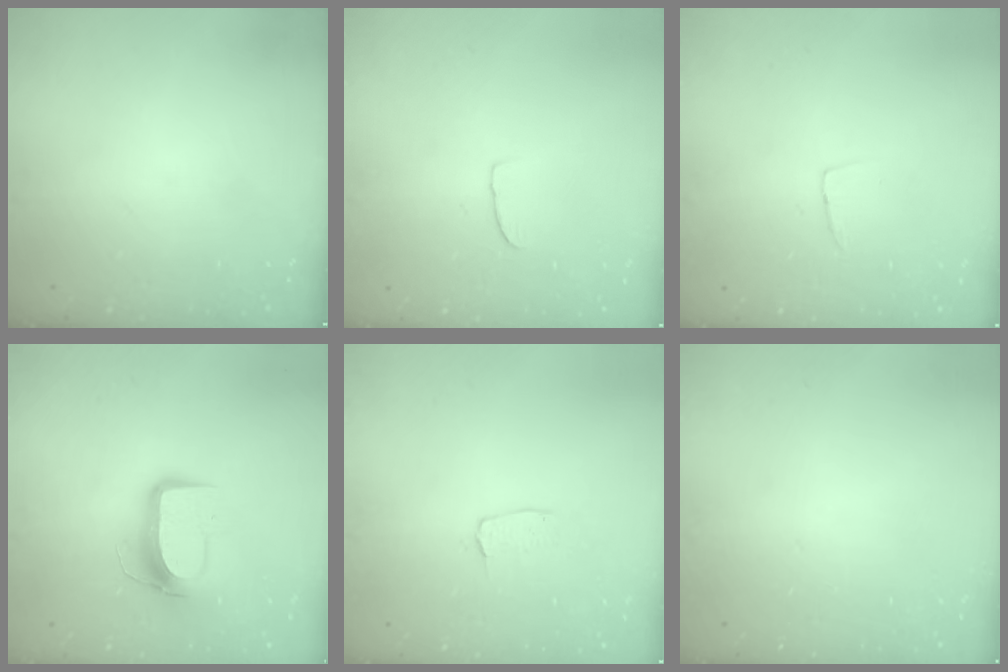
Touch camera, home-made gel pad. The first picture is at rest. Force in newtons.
{"total": 4.2, "press": 4.2, "slide": 0.4}
{"total": 2.9, "press": 2.9, "slide": 0.1}
{"total": 10.5, "press": 10.4, "slide": 0.8}
{"total": 2.9, "press": 2.9, "slide": 0.2}
{"total": 0.0}